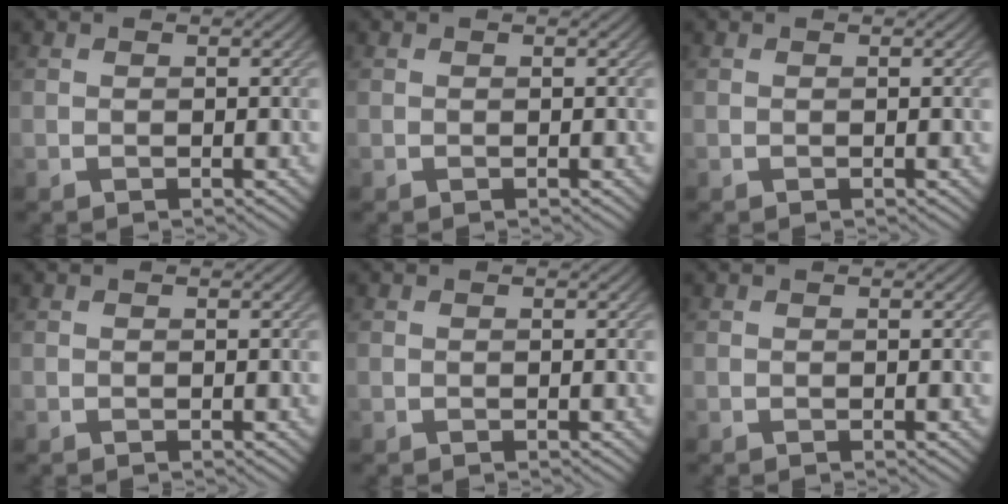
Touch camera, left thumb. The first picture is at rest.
{"total": 0.0}
{"total": 0.0}
{"total": 0.0}
{"total": 0.0}
{"total": 0.0}